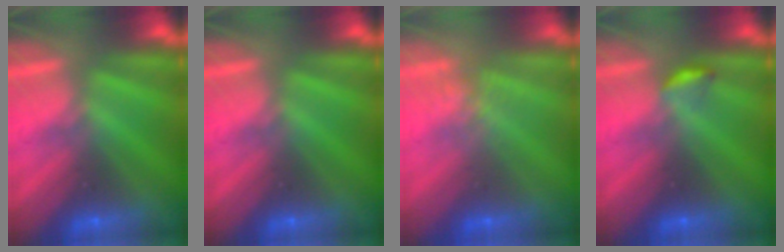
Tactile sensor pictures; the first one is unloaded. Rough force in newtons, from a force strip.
{"total": 0.0}
{"total": 1.0}
{"total": 2.8}